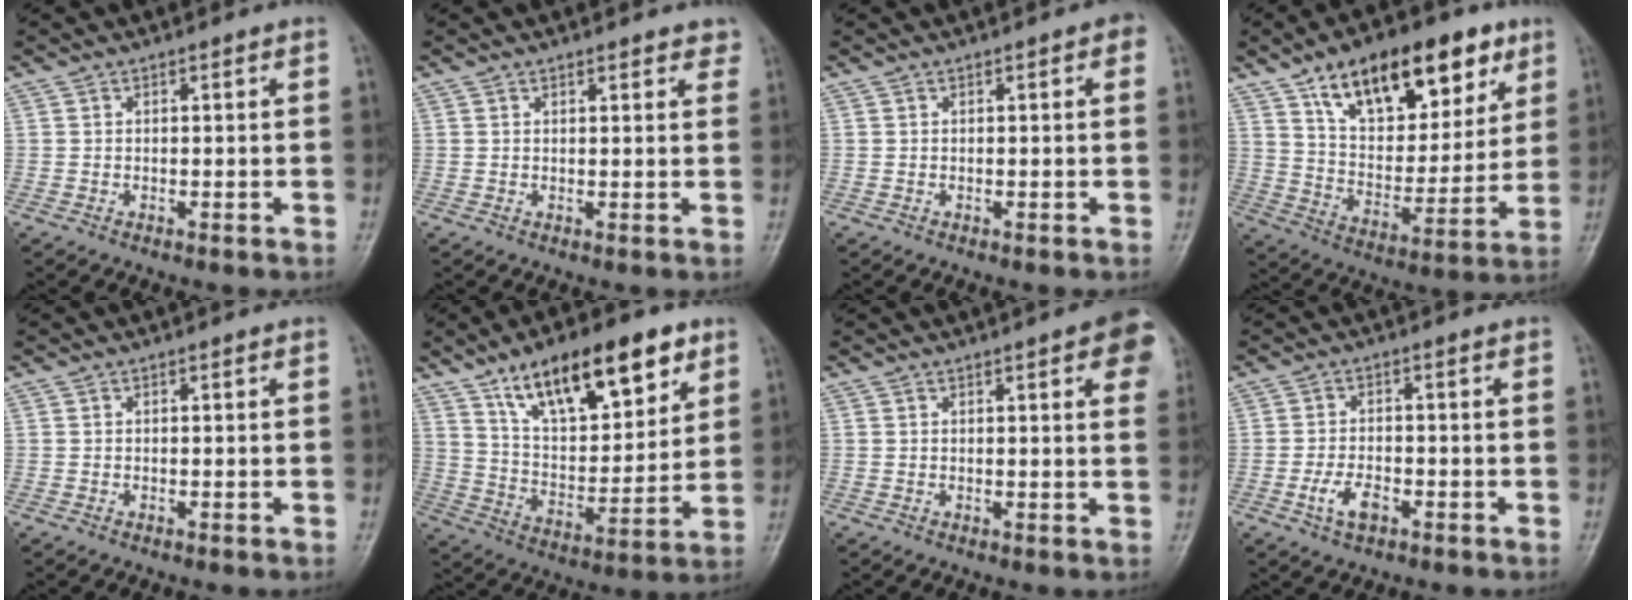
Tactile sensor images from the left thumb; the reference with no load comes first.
{"total": 2.6, "force": [2.1, 1.0, 1.1], "torque": [0.010, -0.005, 0.020]}
{"total": 1.4, "force": [0.4, 0.6, 1.2], "torque": [-0.009, 0.004, 0.000]}
{"total": 22.5, "force": [12.5, 11.2, 15.0], "torque": [-0.183, -0.033, 0.208]}
{"total": 0.0}
{"total": 20.2, "force": [11.8, 8.5, 14.0], "torque": [-0.181, -0.042, 0.206]}
{"total": 7.8, "force": [3.2, 2.0, 6.8], "torque": [-0.063, -0.003, 0.031]}
{"total": 4.2, "force": [-2.1, 2.2, 2.9], "torque": [-0.059, 0.010, -0.037]}